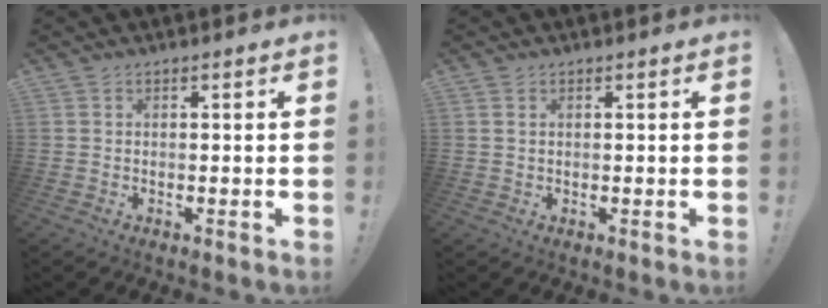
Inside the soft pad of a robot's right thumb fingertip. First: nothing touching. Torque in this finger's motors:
{"motor_torque": [0.13, 0.02, -0.30, 0.06, 0.01]}